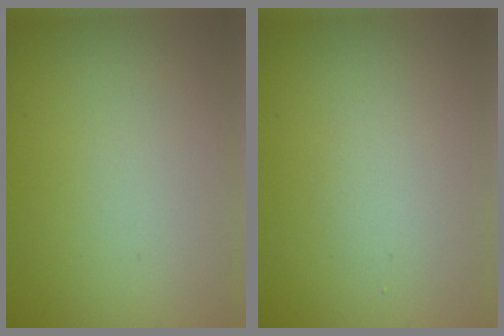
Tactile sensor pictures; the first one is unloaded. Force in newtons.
{"total": 1.2, "press": 1.2, "slide": 0.0}